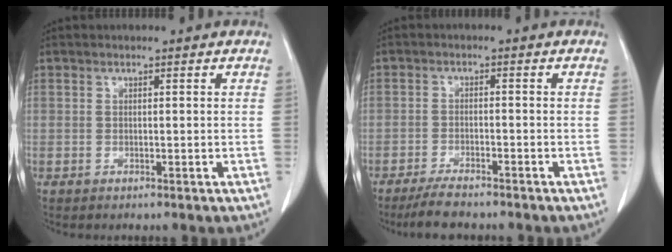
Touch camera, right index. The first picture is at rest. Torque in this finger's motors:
{"motor_torque": [0.25, -0.22, 0.13, 0.01]}